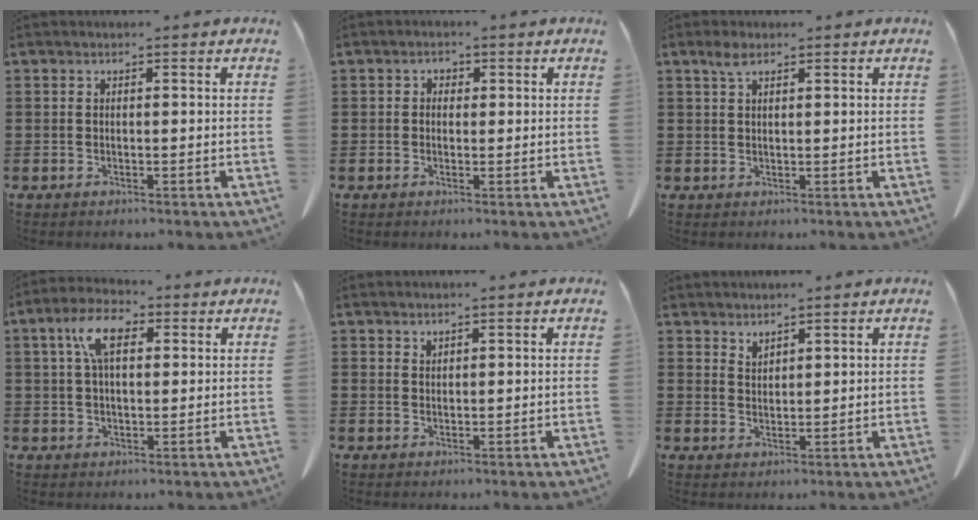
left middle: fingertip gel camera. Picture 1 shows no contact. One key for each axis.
{"total": 1.2, "fx": -0.1, "fy": 1.0, "fz": 0.6, "tx": -0.015, "ty": 0.006, "tz": -0.002}
{"total": 2.3, "fx": 1.3, "fy": 0.9, "fz": 1.6, "tx": -0.037, "ty": 0.003, "tz": 0.025}
{"total": 7.0, "fx": 2.7, "fy": 3.2, "fz": 5.6, "tx": -0.121, "ty": 0.013, "tz": 0.048}
{"total": 1.3, "fx": 1.2, "fy": 0.1, "fz": 0.1, "tx": -0.006, "ty": -0.003, "tz": 0.025}
{"total": 2.2, "fx": 2.2, "fy": 0.2, "fz": -0.1, "tx": -0.004, "ty": -0.004, "tz": 0.045}